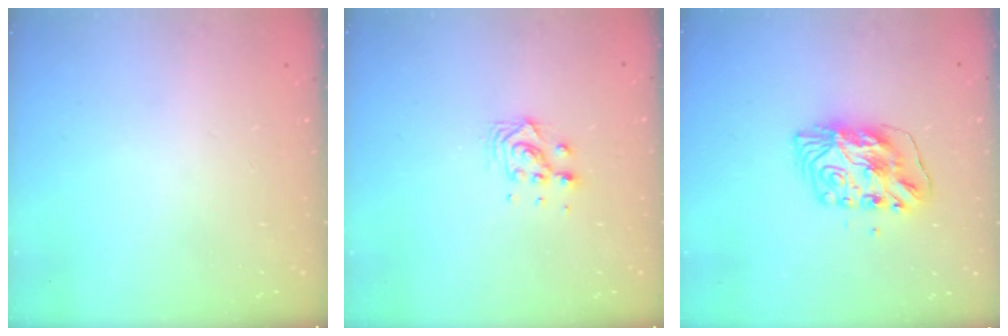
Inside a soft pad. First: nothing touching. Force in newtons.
{"total": 6.9, "press": 6.9, "slide": 0.4}
{"total": 10.3, "press": 10.3, "slide": 0.8}